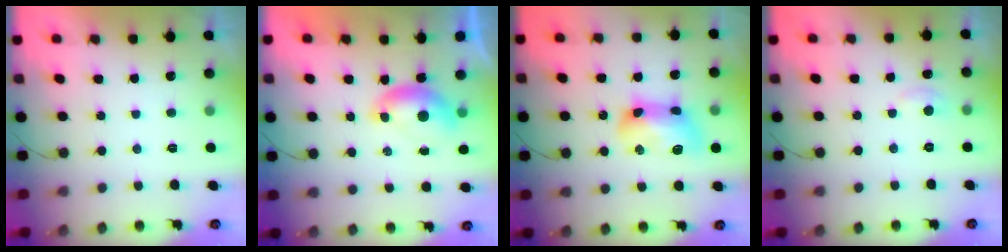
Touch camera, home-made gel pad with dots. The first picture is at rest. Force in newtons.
{"total": 6.7, "press": 6.7, "slide": 0.9}
{"total": 10.5, "press": 10.4, "slide": 0.6}
{"total": 5.0, "press": 5.0, "slide": 0.7}